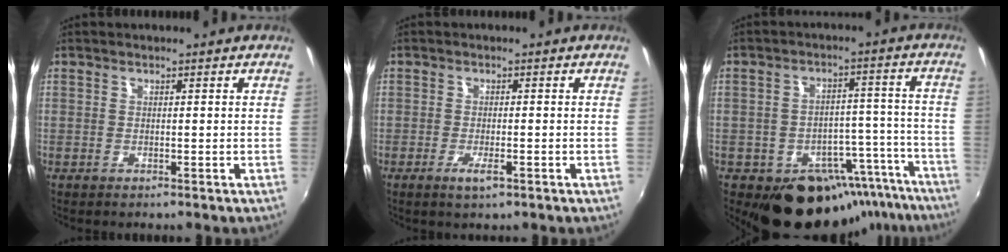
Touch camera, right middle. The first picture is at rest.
{"total": 2.9, "force": [-1.5, 0.7, 2.3], "torque": [-0.049, -0.008, -0.027]}
{"total": 17.6, "force": [-13.5, 10.1, 4.9], "torque": [-0.072, 0.056, -0.156]}